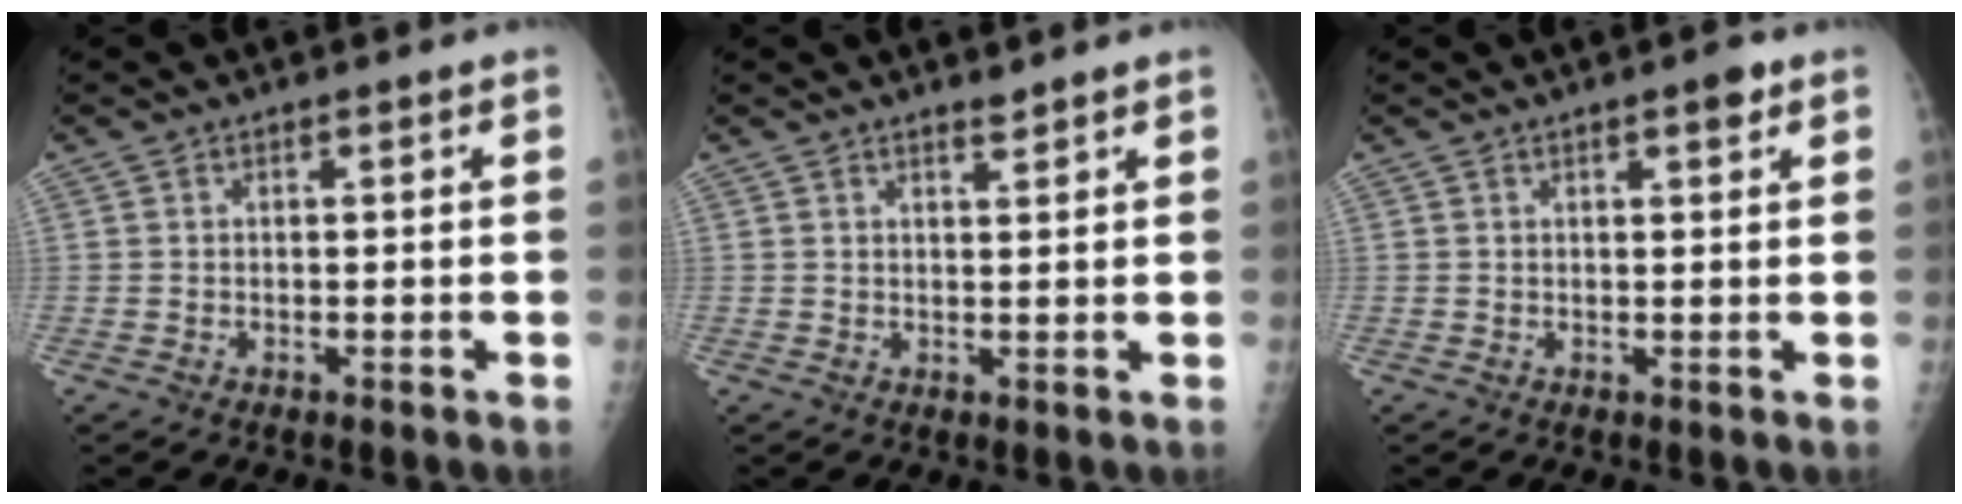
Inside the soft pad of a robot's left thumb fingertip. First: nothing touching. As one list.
[{"total": 1.5, "force": [1.4, 0.2, 0.6], "torque": [-0.004, -0.013, 0.024]}, {"total": 2.3, "force": [1.4, 0.6, 1.8], "torque": [-0.021, -0.005, 0.017]}]